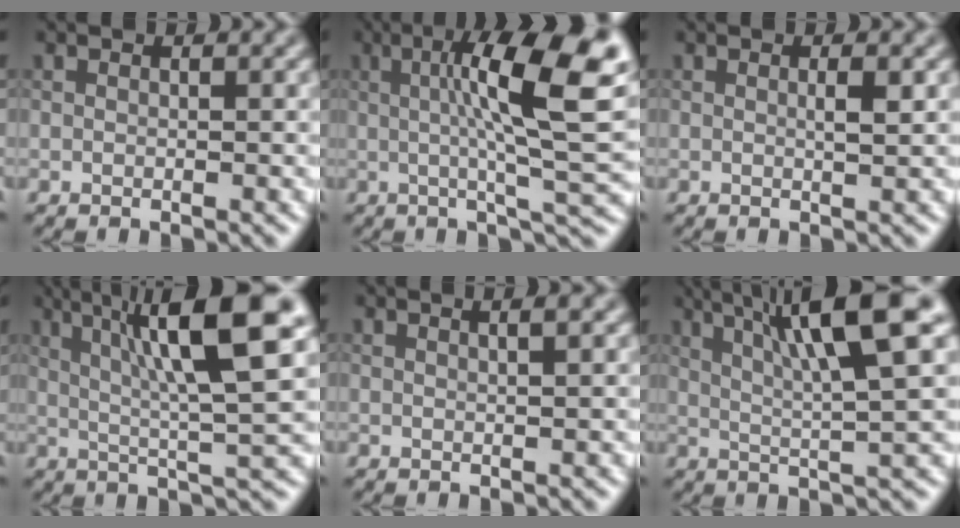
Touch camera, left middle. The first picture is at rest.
{"total": 12.2, "force": [2.4, 2.5, 11.7], "torque": [-0.164, 0.014, 0.032]}
{"total": 1.2, "force": [0.2, 0.2, 1.2], "torque": [-0.020, 0.002, 0.001]}
{"total": 11.3, "force": [3.9, 1.8, 10.4], "torque": [-0.151, 0.014, 0.062]}
{"total": 1.8, "force": [1.0, 0.6, 1.4], "torque": [-0.011, 0.003, -0.001]}
{"total": 9.4, "force": [3.9, 1.4, 8.5], "torque": [-0.117, 0.016, 0.062]}